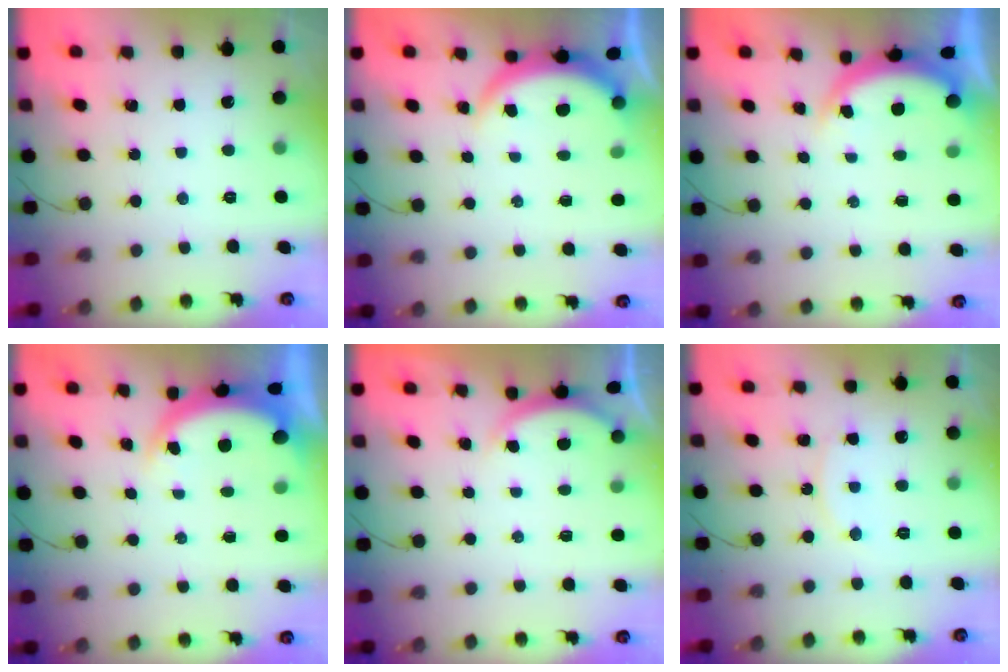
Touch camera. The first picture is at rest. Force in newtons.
{"total": 3.8, "press": 3.8, "slide": 0.3}
{"total": 4.7, "press": 4.7, "slide": 0.3}
{"total": 4.7, "press": 4.6, "slide": 0.6}
{"total": 1.7, "press": 1.7, "slide": 0.4}
{"total": 7.7, "press": 7.7, "slide": 0.5}